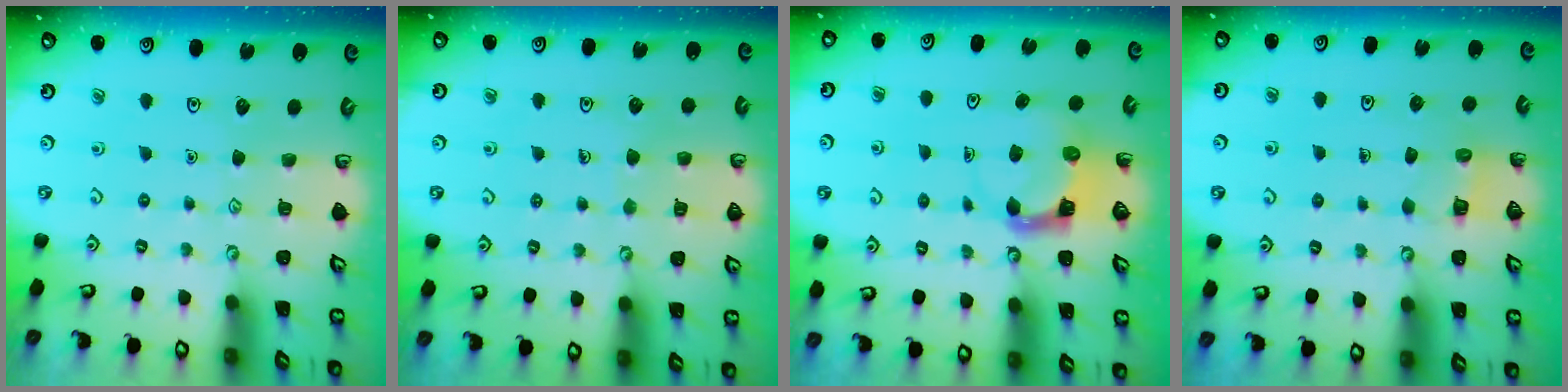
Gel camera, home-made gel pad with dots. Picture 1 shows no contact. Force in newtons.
{"total": 4.0, "press": 4.0, "slide": 0.3}
{"total": 4.0, "press": 4.0, "slide": 0.4}
{"total": 3.0, "press": 3.0, "slide": 0.1}